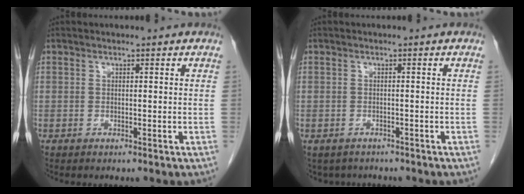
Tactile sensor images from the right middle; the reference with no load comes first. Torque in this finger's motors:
{"motor_torque": [0.00, 0.00, -0.04, 0.01]}